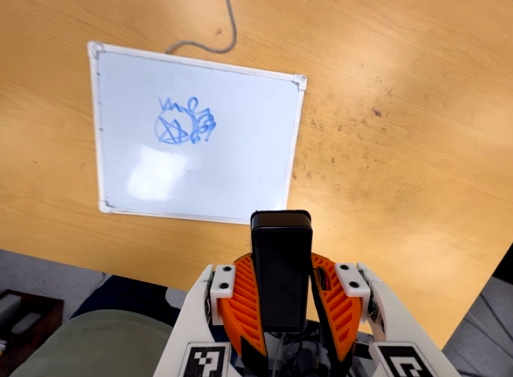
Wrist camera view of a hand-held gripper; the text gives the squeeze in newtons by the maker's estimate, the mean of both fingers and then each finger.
{"total": 9.3, "left": 8.0, "right": 10.6}